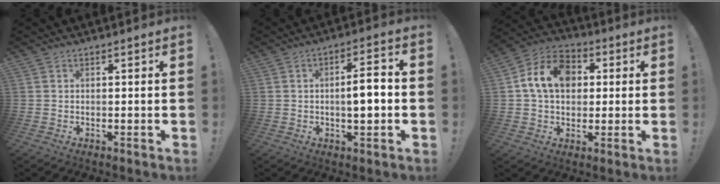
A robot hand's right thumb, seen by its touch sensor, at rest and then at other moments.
{"total": 7.2, "force": [-0.8, 1.6, 7.0], "torque": [-0.104, 0.004, -0.020]}
{"total": 14.0, "force": [3.4, 10.5, 8.6], "torque": [-0.138, 0.013, 0.069]}